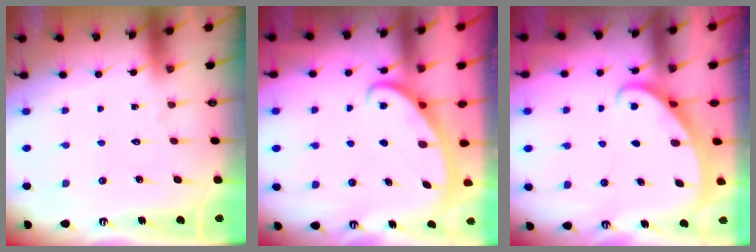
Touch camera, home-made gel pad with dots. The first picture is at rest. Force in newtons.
{"total": 2.6, "press": 2.6, "slide": 0.4}
{"total": 2.3, "press": 2.3, "slide": 0.2}